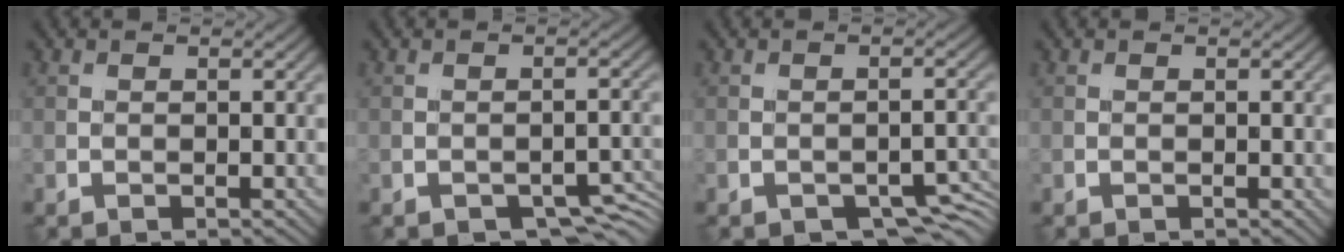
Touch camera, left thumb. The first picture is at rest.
{"total": 3.7, "force": [-2.5, 1.6, 2.2], "torque": [-0.027, -0.002, -0.026]}
{"total": 4.2, "force": [-2.7, 2.0, 2.6], "torque": [-0.030, -0.006, -0.028]}
{"total": 0.0}